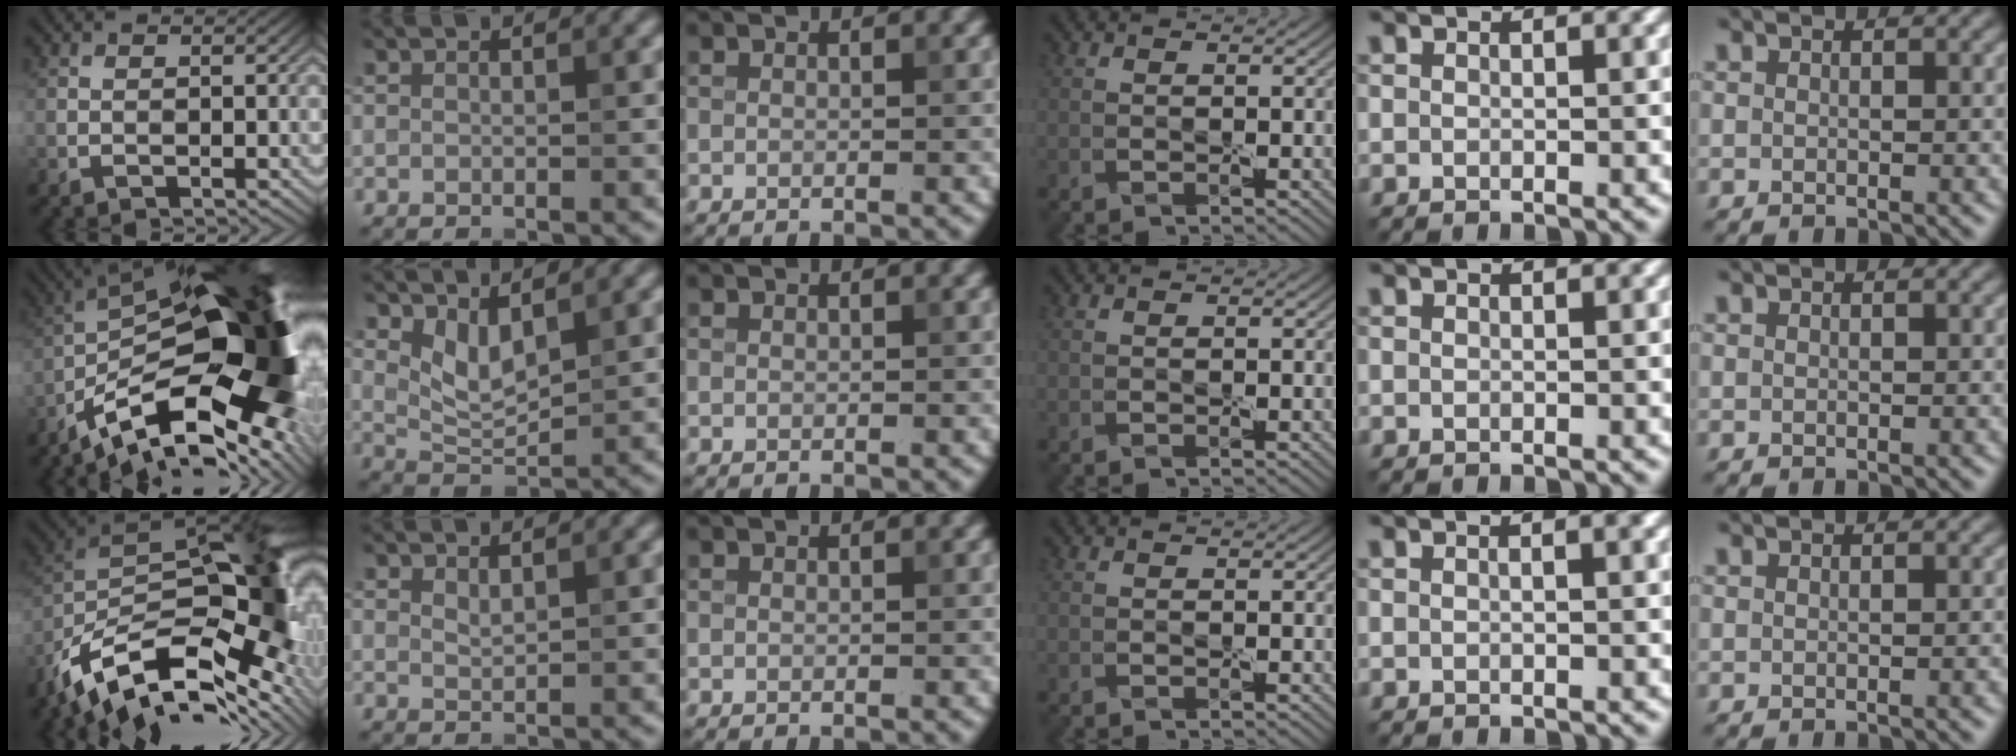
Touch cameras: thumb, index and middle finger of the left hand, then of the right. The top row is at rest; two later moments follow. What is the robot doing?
{"motion": "wrap", "object": "adhesive wrap"}